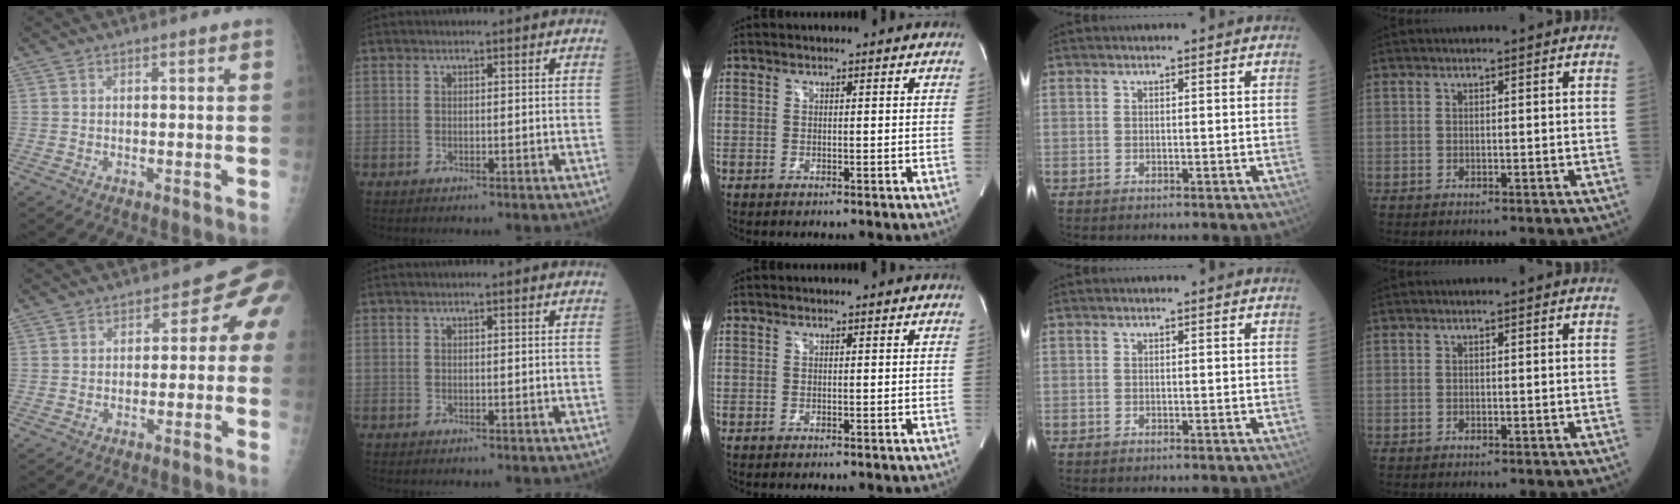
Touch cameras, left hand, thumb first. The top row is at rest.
{"thumb": {"total": 5.7, "force": [-2.2, 4.1, 3.3], "torque": [-0.008, 0.035, -0.038]}, "index": {"total": 0.7, "force": [0.5, 0.2, 0.3], "torque": [-0.009, 0.007, 0.008]}}